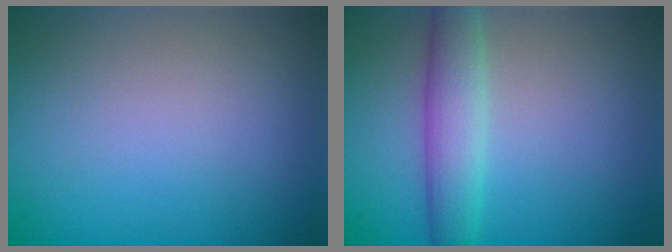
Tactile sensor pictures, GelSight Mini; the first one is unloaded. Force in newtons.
{"total": 3.9, "press": 3.9, "slide": 0.1}